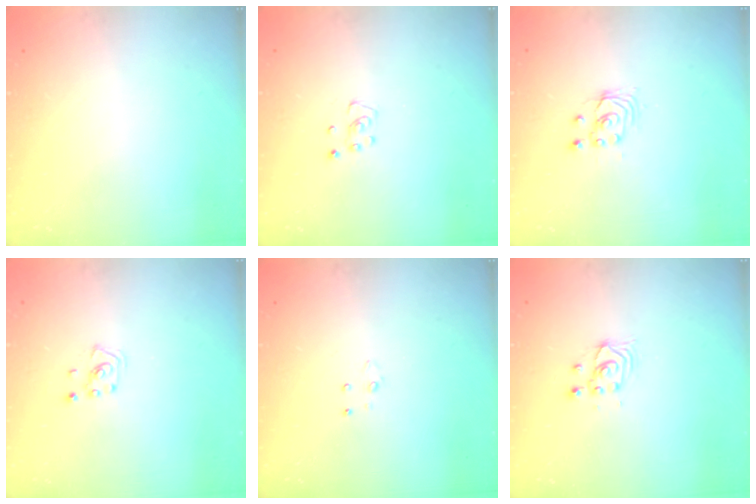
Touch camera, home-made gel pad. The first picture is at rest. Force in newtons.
{"total": 3.4, "press": 3.4, "slide": 0.3}
{"total": 2.5, "press": 2.5, "slide": 0.2}
{"total": 2.6, "press": 2.6, "slide": 0.5}
{"total": 3.2, "press": 3.2, "slide": 0.4}
{"total": 3.6, "press": 3.6, "slide": 0.3}